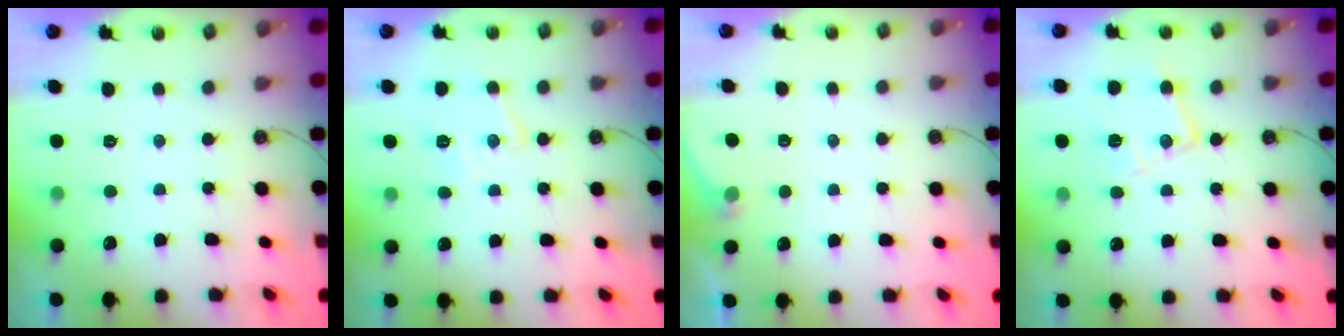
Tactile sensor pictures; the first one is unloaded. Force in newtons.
{"total": 9.6, "press": 9.6, "slide": 0.6}
{"total": 2.7, "press": 2.7, "slide": 0.4}
{"total": 14.0, "press": 13.9, "slide": 1.1}